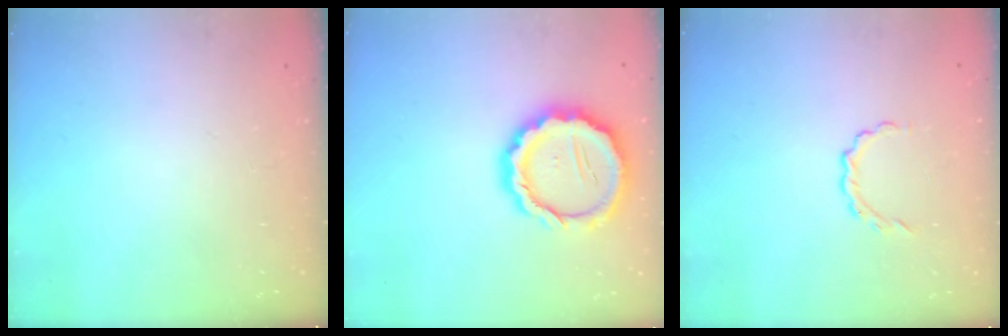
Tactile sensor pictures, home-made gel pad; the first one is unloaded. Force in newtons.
{"total": 15.8, "press": 15.5, "slide": 3.2}
{"total": 3.5, "press": 3.3, "slide": 1.1}